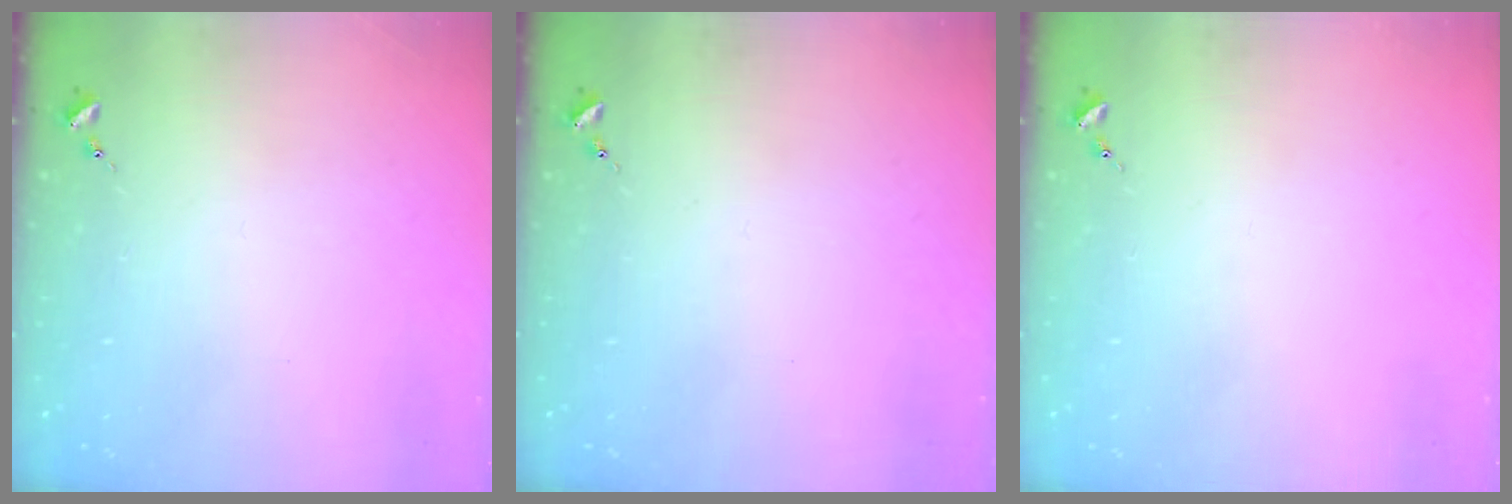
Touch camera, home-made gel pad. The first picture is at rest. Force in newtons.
{"total": 0.0}
{"total": 0.0}